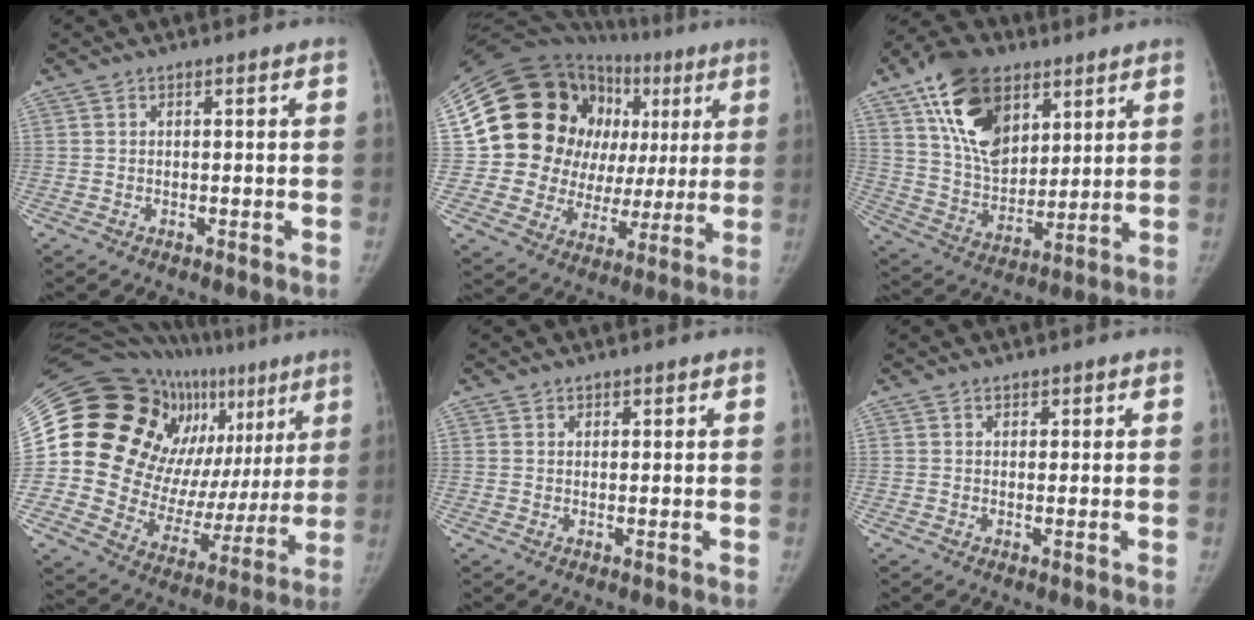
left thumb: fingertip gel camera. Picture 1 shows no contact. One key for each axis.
{"total": 27.0, "fx": 5.6, "fy": 20.7, "fz": 16.4, "tx": -0.179, "ty": 0.038, "tz": 0.103}
{"total": 18.9, "fx": 9.4, "fy": 11.7, "fz": 11.6, "tx": -0.172, "ty": -0.037, "tz": 0.171}
{"total": 33.0, "fx": 13.6, "fy": 19.5, "fz": 22.9, "tx": -0.308, "ty": 0.036, "tz": 0.236}
{"total": 1.1, "fx": 0.8, "fy": 0.8, "fz": 0.0, "tx": 0.018, "ty": -0.003, "tz": 0.006}
{"total": 1.2, "fx": 0.8, "fy": 0.9, "fz": 0.2, "tx": 0.015, "ty": -0.003, "tz": 0.008}